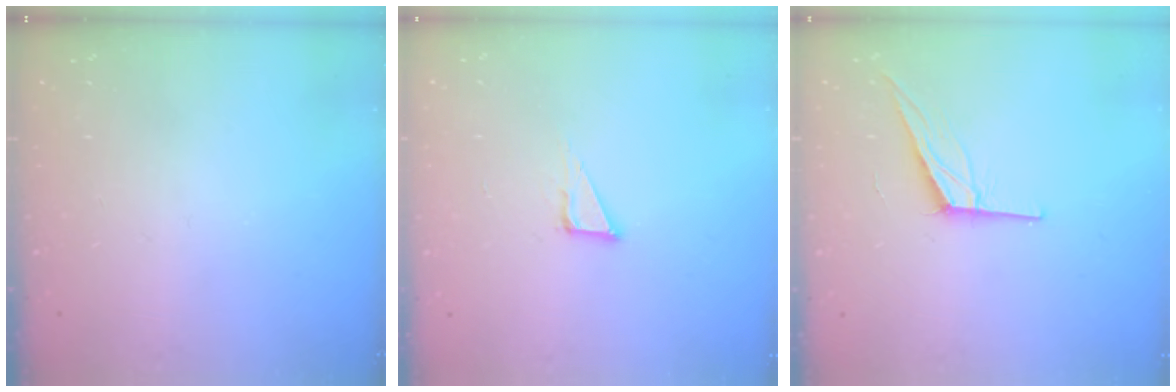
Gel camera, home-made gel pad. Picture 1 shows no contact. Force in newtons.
{"total": 6.4, "press": 6.4, "slide": 0.4}
{"total": 10.8, "press": 10.4, "slide": 2.7}